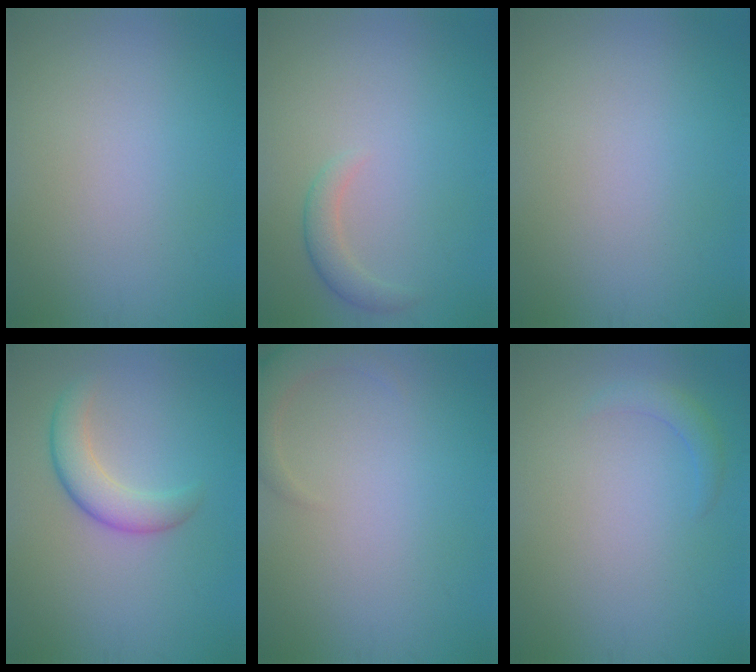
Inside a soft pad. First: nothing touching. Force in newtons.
{"total": 1.8, "press": 1.7, "slide": 0.2}
{"total": 0.0}
{"total": 3.5, "press": 3.5, "slide": 0.1}
{"total": 2.6, "press": 2.6, "slide": 0.3}
{"total": 1.4, "press": 1.4, "slide": 0.0}